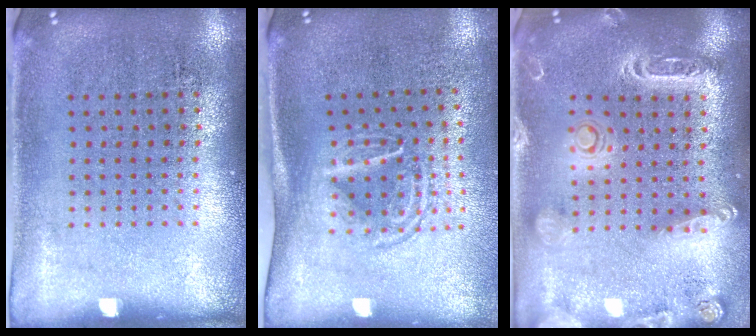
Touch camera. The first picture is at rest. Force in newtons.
{"total": 1.7, "press": 1.1, "slide": 1.2}
{"total": 2.1, "press": 1.9, "slide": 0.9}